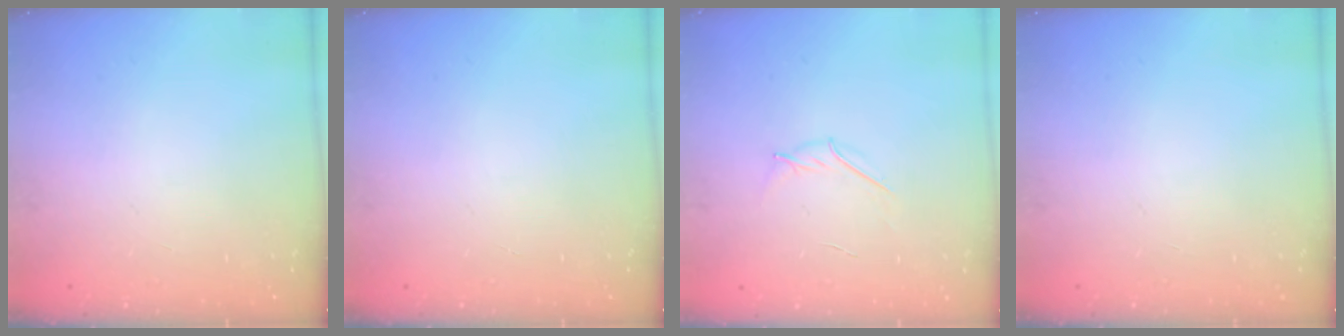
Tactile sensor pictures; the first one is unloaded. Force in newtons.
{"total": 0.0}
{"total": 2.9, "press": 2.8, "slide": 0.9}
{"total": 0.0}